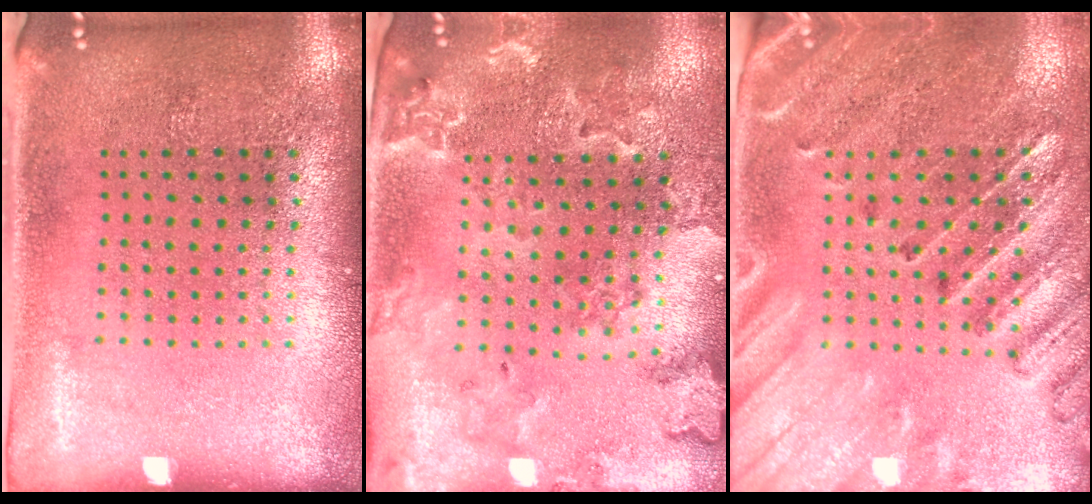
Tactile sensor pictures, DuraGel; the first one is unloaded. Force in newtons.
{"total": 1.8, "press": 1.8, "slide": 0.2}
{"total": 2.9, "press": 2.7, "slide": 1.1}